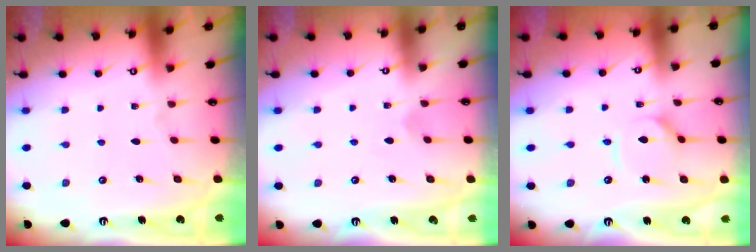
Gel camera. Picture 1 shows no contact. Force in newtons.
{"total": 3.0, "press": 3.0, "slide": 0.1}
{"total": 5.4, "press": 5.4, "slide": 0.6}